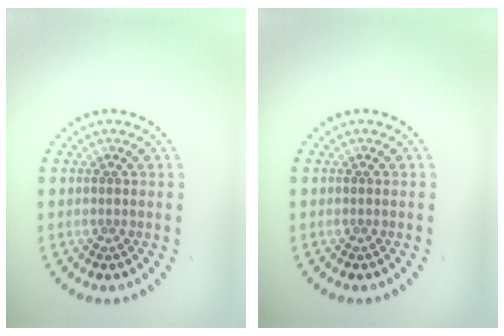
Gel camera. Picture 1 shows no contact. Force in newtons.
{"total": 0.0}